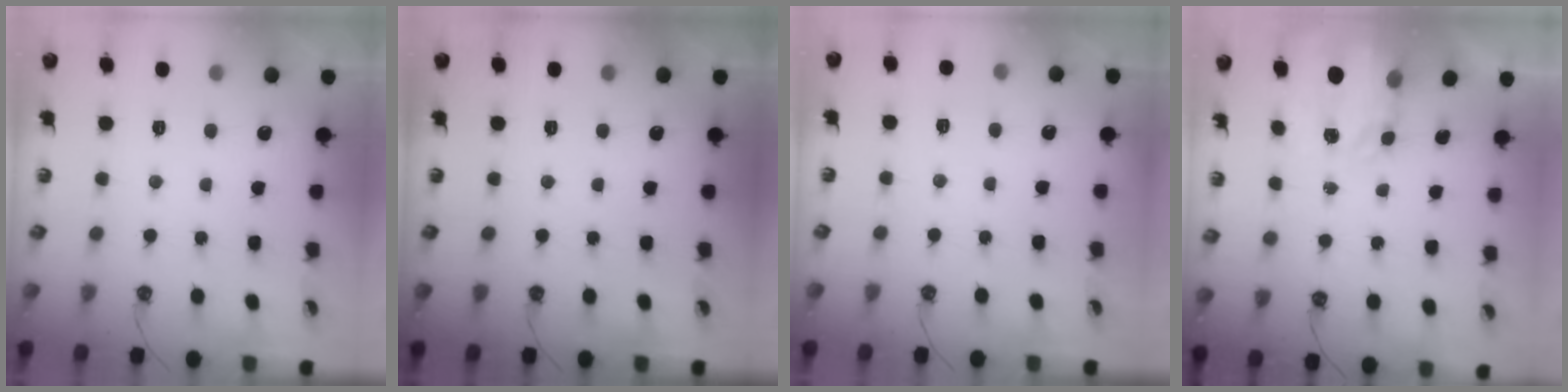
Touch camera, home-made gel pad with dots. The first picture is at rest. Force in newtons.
{"total": 0.0}
{"total": 2.5, "press": 2.5, "slide": 0.4}
{"total": 3.8, "press": 3.8, "slide": 0.6}